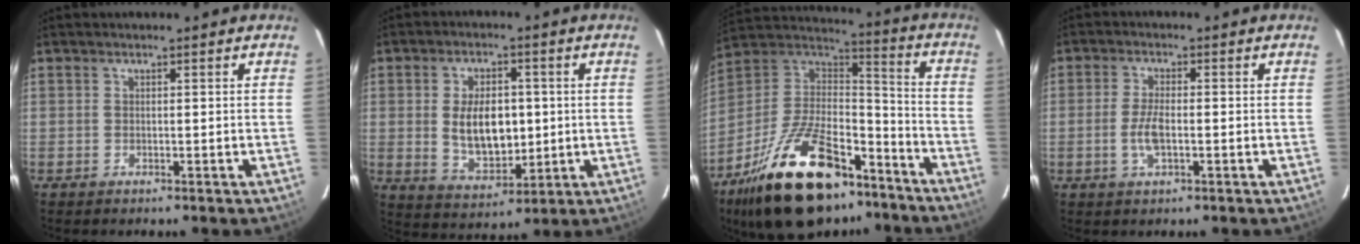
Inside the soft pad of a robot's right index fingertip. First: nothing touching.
{"total": 10.7, "force": [0.4, 6.2, 8.7], "torque": [-0.163, -0.003, 0.022]}
{"total": 29.4, "force": [-19.1, 13.4, 17.8], "torque": [-0.346, 0.001, -0.294]}
{"total": 4.6, "force": [-1.2, 1.6, 4.2], "torque": [-0.088, -0.002, -0.023]}